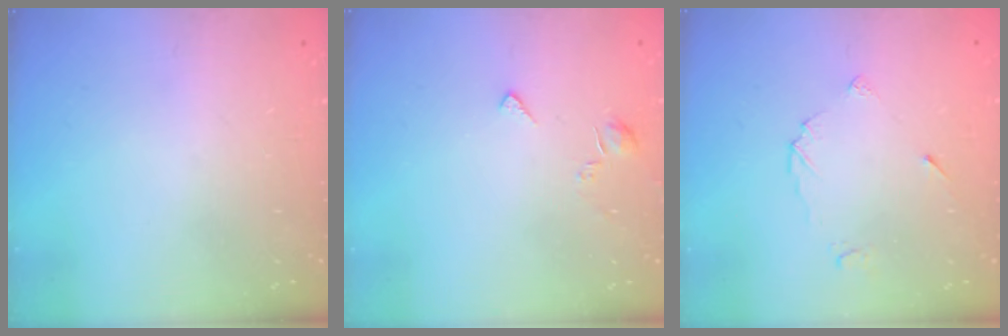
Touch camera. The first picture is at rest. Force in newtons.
{"total": 3.0, "press": 3.0, "slide": 0.2}
{"total": 5.1, "press": 5.1, "slide": 0.5}